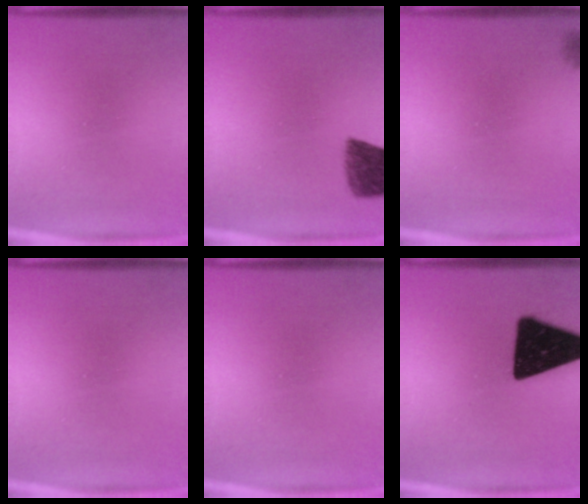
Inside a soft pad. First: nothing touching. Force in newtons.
{"total": 7.0}
{"total": 1.6}
{"total": 0.0}
{"total": 0.0}
{"total": 19.3}